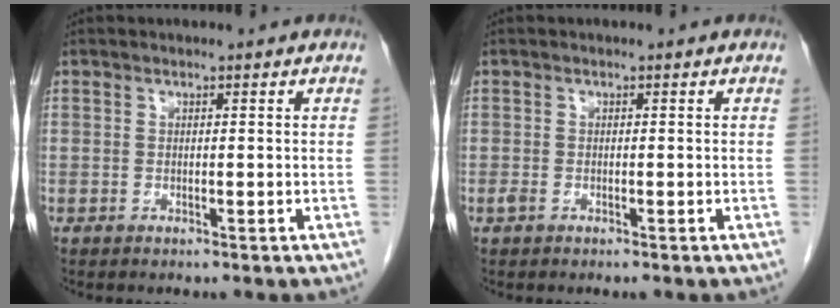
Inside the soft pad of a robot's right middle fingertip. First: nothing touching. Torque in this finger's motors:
{"motor_torque": [0.22, -0.02, 0.00, 0.00]}